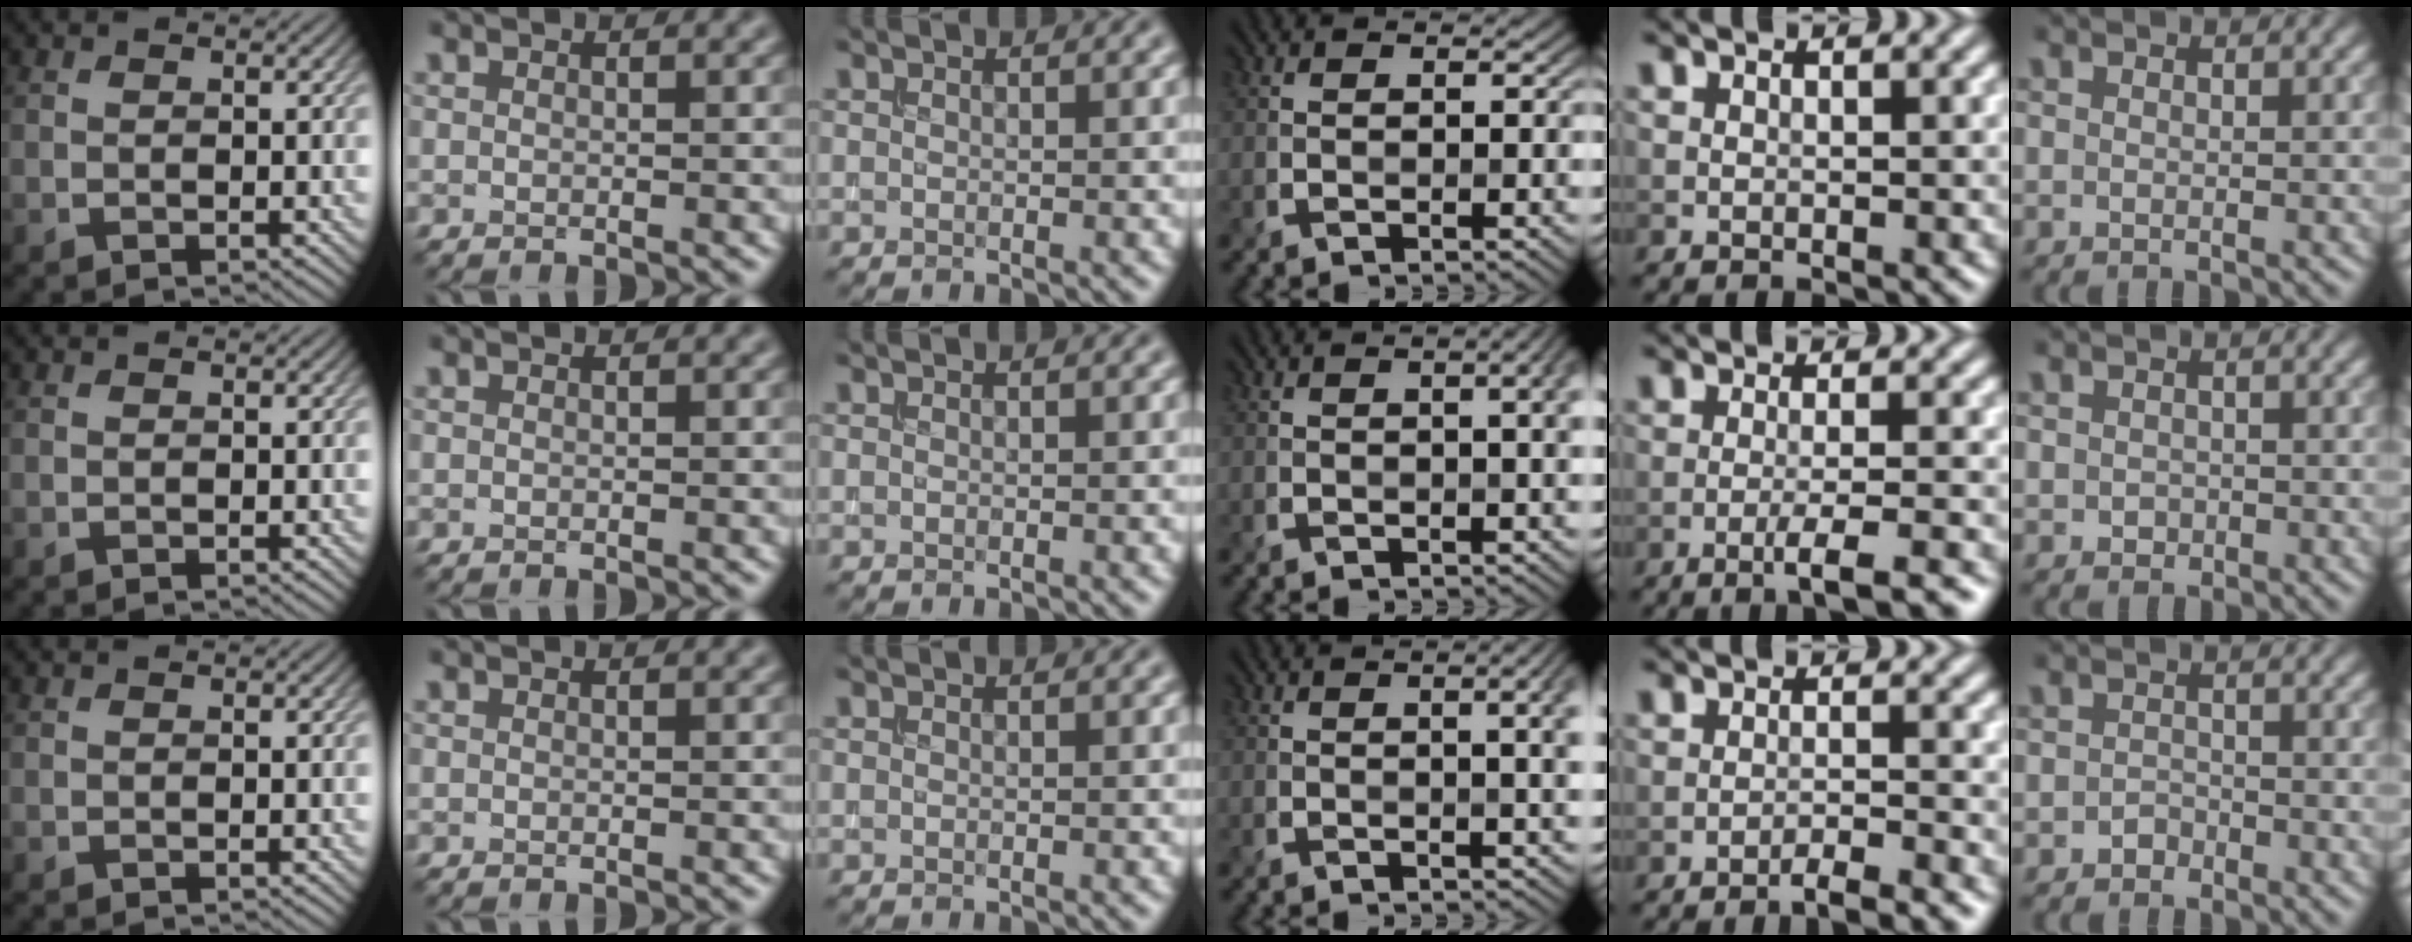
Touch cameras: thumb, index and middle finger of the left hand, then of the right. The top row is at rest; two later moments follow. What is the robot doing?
{"motion": "extract", "object": "bucket"}